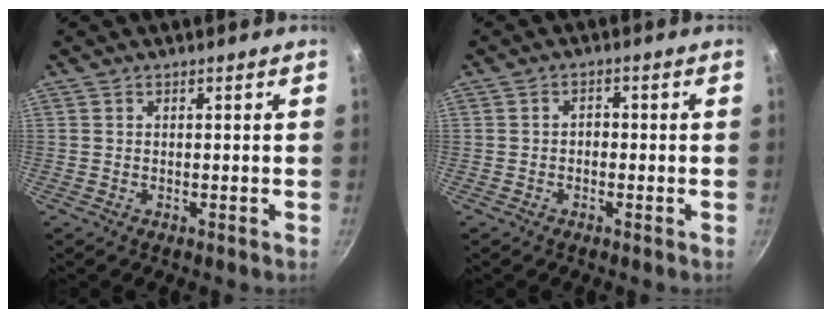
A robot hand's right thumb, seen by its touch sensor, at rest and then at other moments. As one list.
[{"total": 1.6, "force": [-0.6, 1.1, 0.9], "torque": [-0.011, 0.010, -0.012]}]